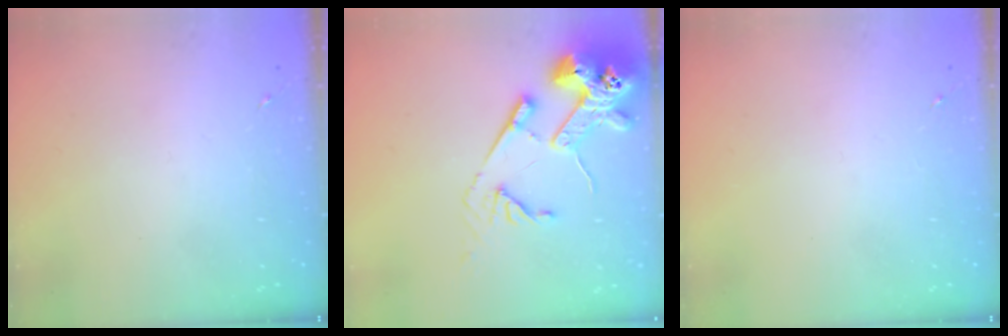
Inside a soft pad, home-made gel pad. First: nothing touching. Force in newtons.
{"total": 16.6, "press": 16.5, "slide": 2.0}
{"total": 0.0}